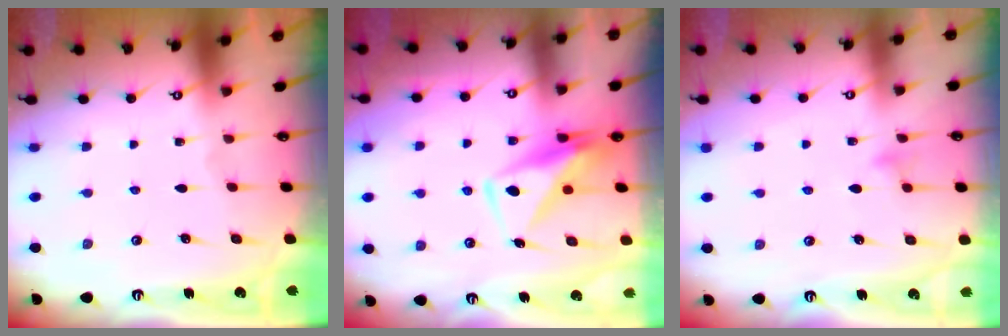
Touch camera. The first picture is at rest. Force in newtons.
{"total": 10.0, "press": 10.0, "slide": 1.2}
{"total": 7.6, "press": 7.6, "slide": 0.7}